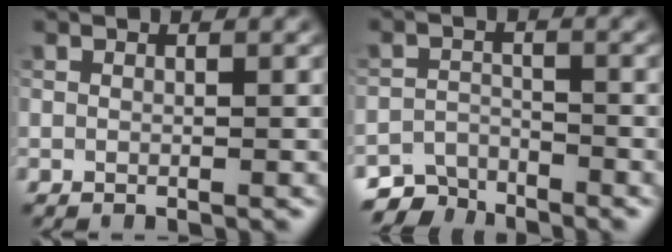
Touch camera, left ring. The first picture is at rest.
{"total": 4.7, "force": [-4.3, 1.8, 0.6], "torque": [-0.002, -0.011, -0.072]}